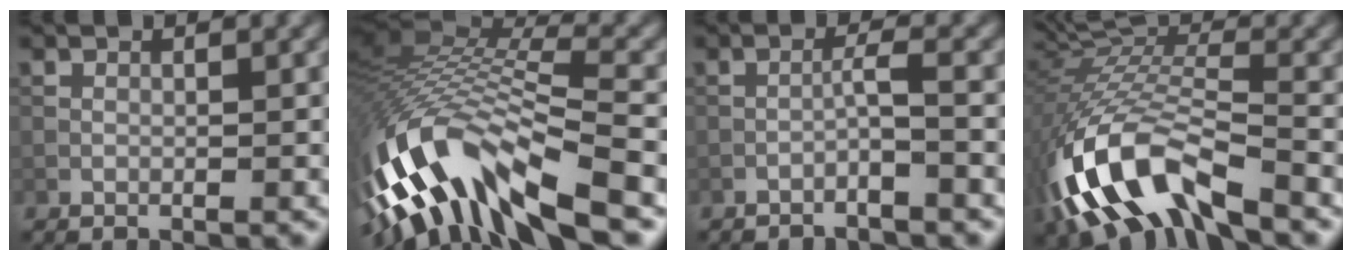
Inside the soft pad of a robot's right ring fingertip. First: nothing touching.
{"total": 14.6, "force": [-6.7, 4.7, 12.1], "torque": [-0.251, 0.014, -0.114]}
{"total": 1.7, "force": [-1.1, -0.2, 1.2], "torque": [-0.023, 0.012, -0.025]}
{"total": 11.6, "force": [-6.1, 4.4, 8.9], "torque": [-0.184, -0.007, -0.121]}